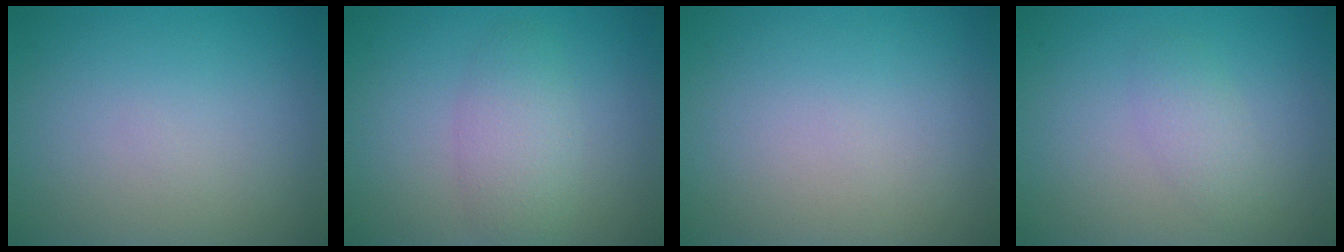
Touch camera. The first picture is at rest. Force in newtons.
{"total": 3.2, "press": 3.2, "slide": 0.1}
{"total": 0.0}
{"total": 1.7, "press": 1.7, "slide": 0.1}